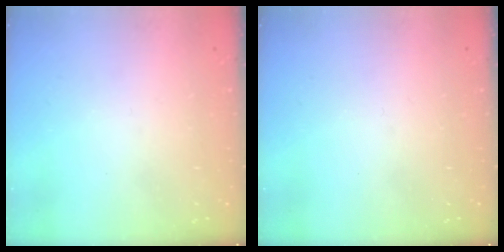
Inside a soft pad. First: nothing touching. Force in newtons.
{"total": 0.0}